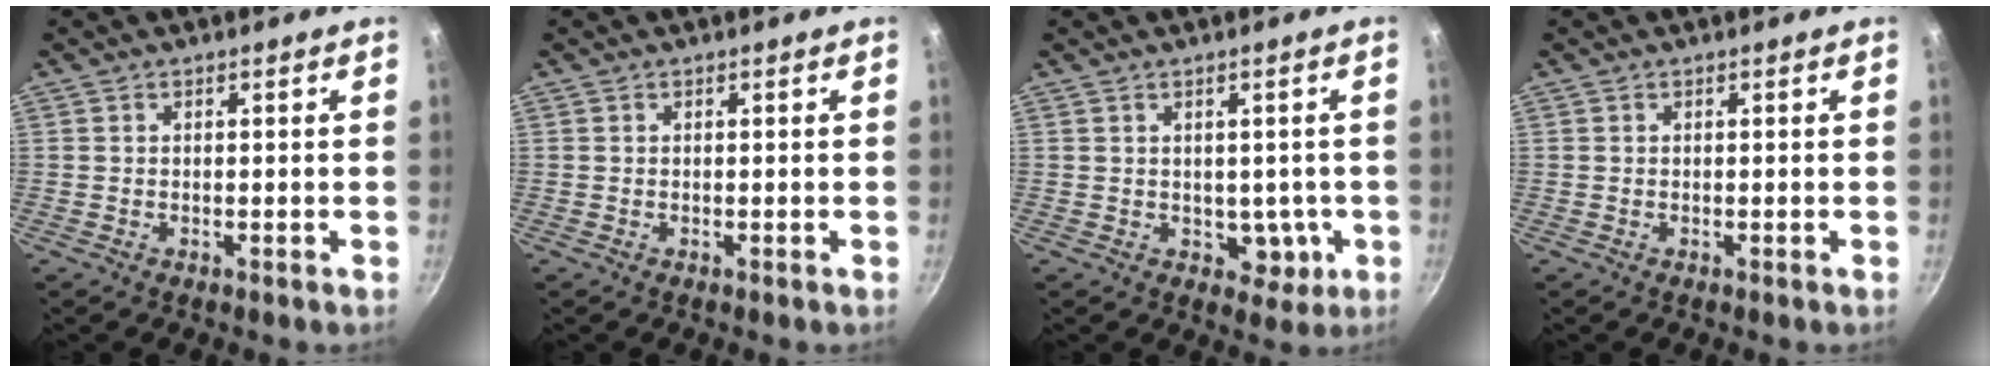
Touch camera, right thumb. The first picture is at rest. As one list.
[{"total": 0.0}, {"total": 4.4, "force": [-0.3, 3.4, 2.8], "torque": [-0.005, 0.006, 0.006]}, {"total": 0.0}]